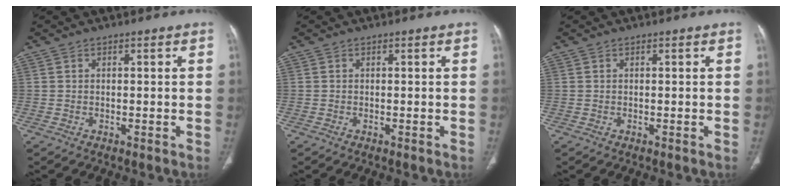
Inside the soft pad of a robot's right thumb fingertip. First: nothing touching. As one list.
[{"total": 0.0}, {"total": 0.0}]